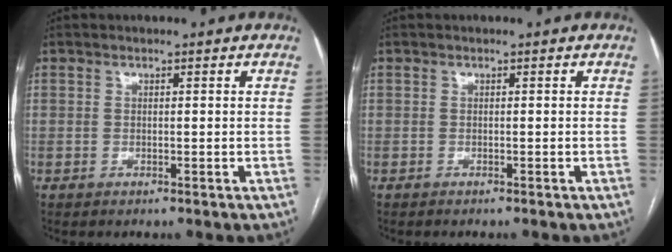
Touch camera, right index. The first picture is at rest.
{"total": 0.9, "force": [-0.9, 0.1, 0.4], "torque": [-0.005, -0.001, -0.010]}